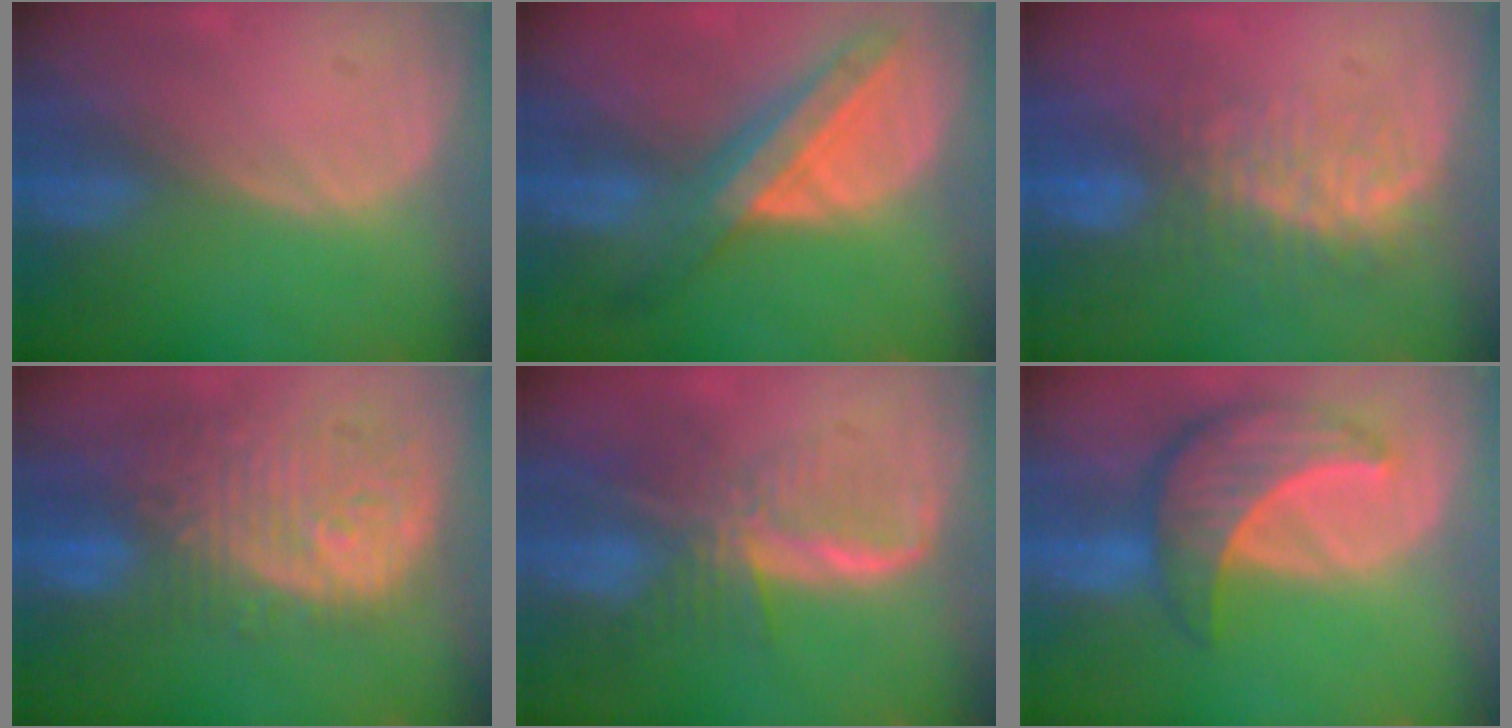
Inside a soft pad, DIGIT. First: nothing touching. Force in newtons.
{"total": 8.0, "press": 7.1, "slide": 3.6}
{"total": 7.7, "press": 7.3, "slide": 2.7}
{"total": 12.1, "press": 10.8, "slide": 5.5}
{"total": 8.1, "press": 7.0, "slide": 4.1}
{"total": 8.6, "press": 7.7, "slide": 3.7}